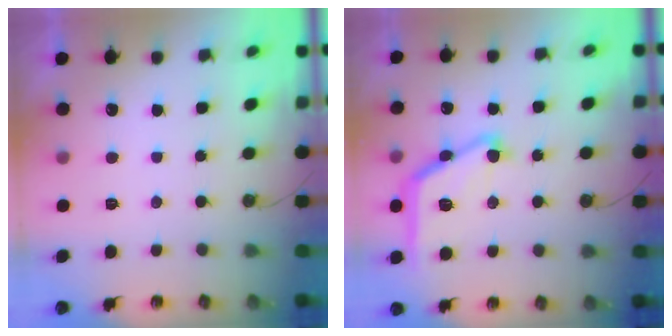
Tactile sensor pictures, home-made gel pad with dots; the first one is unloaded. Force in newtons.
{"total": 16.7, "press": 16.7, "slide": 0.5}